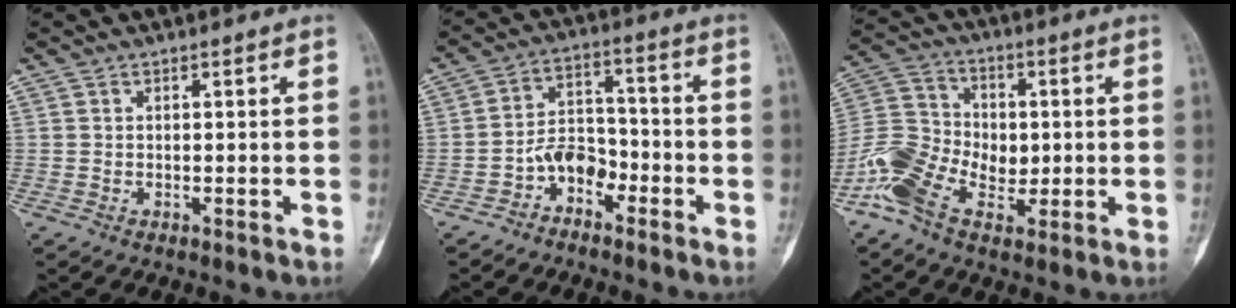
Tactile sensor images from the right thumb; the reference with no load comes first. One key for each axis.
{"total": 6.6, "fx": -3.7, "fy": 4.3, "fz": 3.4, "tx": -0.039, "ty": 0.044, "tz": -0.077}
{"total": 12.6, "fx": -3.0, "fy": 8.8, "fz": 8.5, "tx": -0.145, "ty": 0.020, "tz": -0.065}